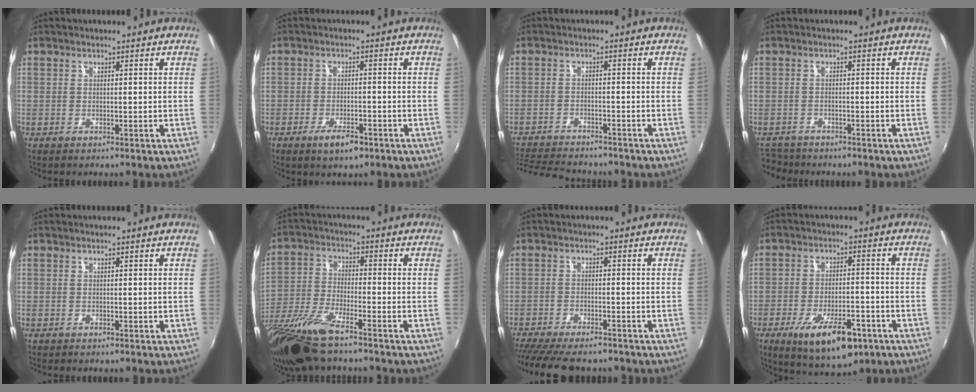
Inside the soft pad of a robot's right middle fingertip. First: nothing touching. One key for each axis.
{"total": 4.7, "fx": -2.9, "fy": 1.8, "fz": 3.2, "tx": -0.074, "ty": -0.008, "tz": -0.050}
{"total": 11.1, "fx": -10.1, "fy": 2.5, "fz": 3.7, "tx": -0.100, "ty": -0.013, "tz": -0.165}
{"total": 4.7, "fx": -4.2, "fy": 1.9, "fz": 0.7, "tx": -0.032, "ty": -0.013, "tz": -0.076}
{"total": 0.0}
{"total": 15.2, "fx": -11.4, "fy": 2.6, "fz": 9.7, "tx": -0.205, "ty": -0.048, "tz": -0.220}
{"total": 13.3, "fx": -11.2, "fy": 3.4, "fz": 6.1, "tx": -0.133, "ty": -0.034, "tz": -0.177}
{"total": 13.7, "fx": -7.6, "fy": 5.3, "fz": 10.1, "tx": -0.188, "ty": -0.022, "tz": -0.112}